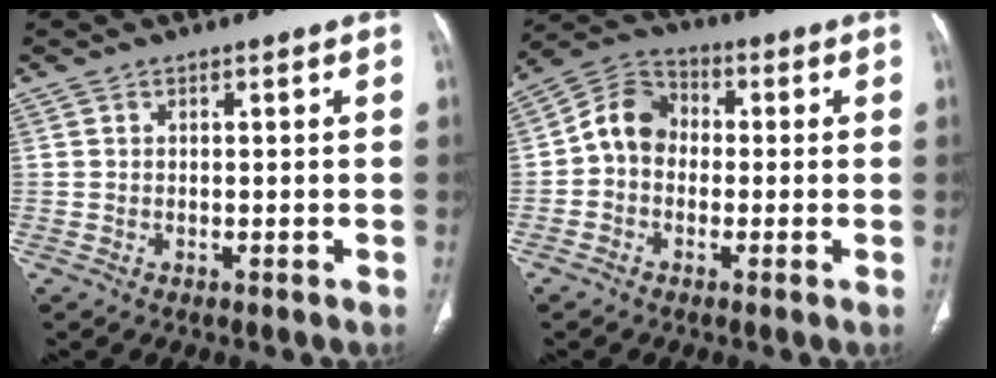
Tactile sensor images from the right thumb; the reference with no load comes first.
{"total": 8.2, "force": [-0.6, 6.8, 4.6], "torque": [-0.064, 0.031, -0.029]}